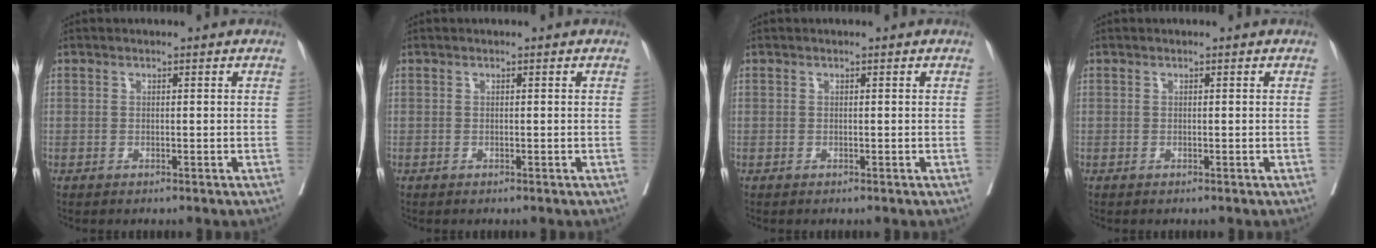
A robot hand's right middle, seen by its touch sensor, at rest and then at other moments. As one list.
[{"total": 0.0}, {"total": 0.0}, {"total": 0.0}]